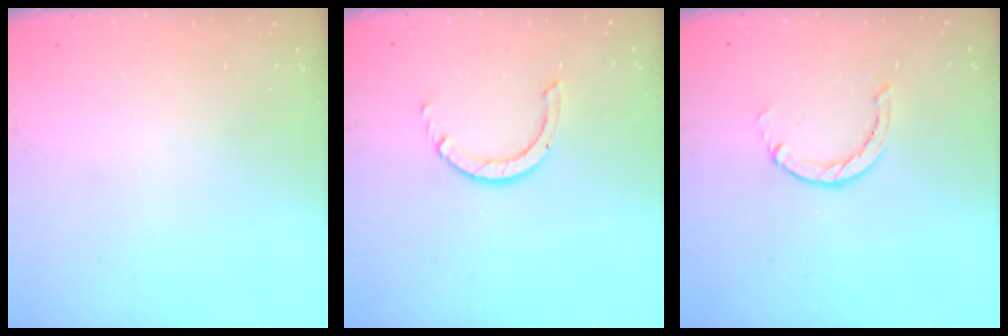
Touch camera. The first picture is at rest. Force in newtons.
{"total": 2.9, "press": 2.9, "slide": 0.2}
{"total": 1.2, "press": 1.2, "slide": 0.2}